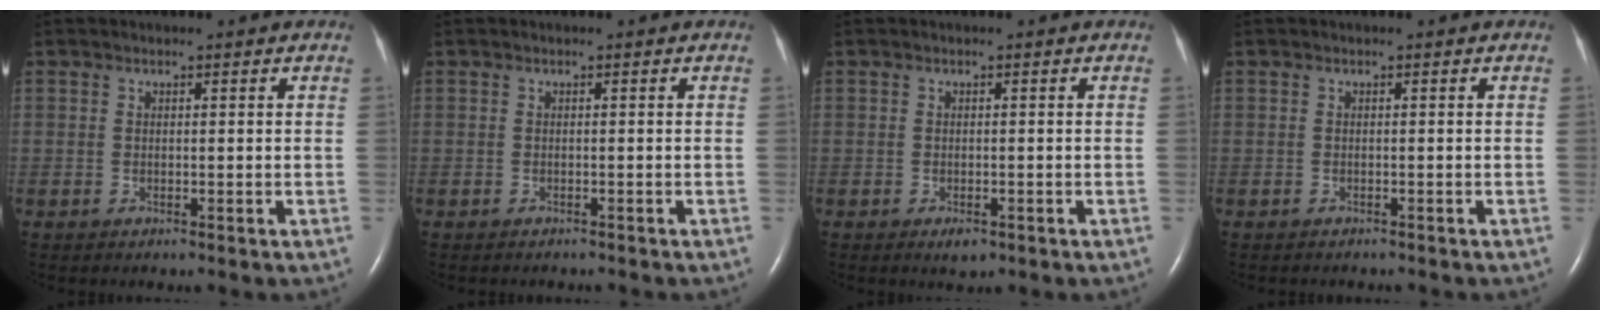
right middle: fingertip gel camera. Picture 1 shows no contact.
{"total": 1.8, "force": [-1.6, 0.6, 0.5], "torque": [-0.014, -0.003, -0.018]}
{"total": 1.5, "force": [-0.9, 0.7, 1.0], "torque": [-0.016, -0.001, -0.008]}
{"total": 1.9, "force": [-1.7, 0.6, 0.6], "torque": [-0.014, -0.003, -0.018]}